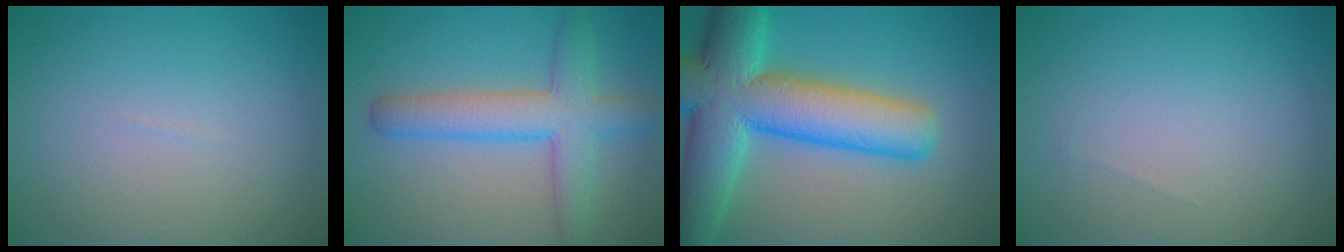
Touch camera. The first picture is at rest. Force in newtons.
{"total": 5.6, "press": 5.6, "slide": 0.1}
{"total": 12.3, "press": 12.3, "slide": 0.6}
{"total": 0.0}